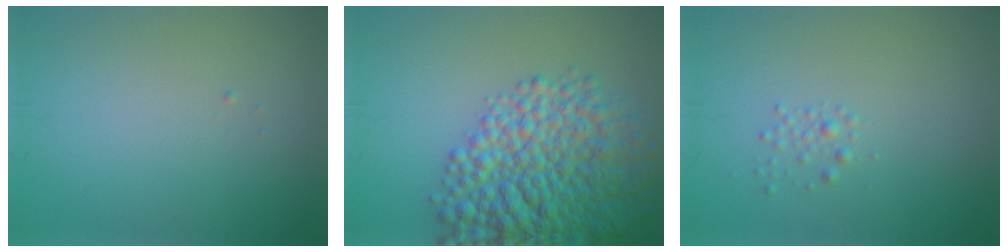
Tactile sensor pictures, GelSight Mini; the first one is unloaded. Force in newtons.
{"total": 10.2, "press": 10.2, "slide": 0.4}
{"total": 0.9, "press": 0.9, "slide": 0.1}